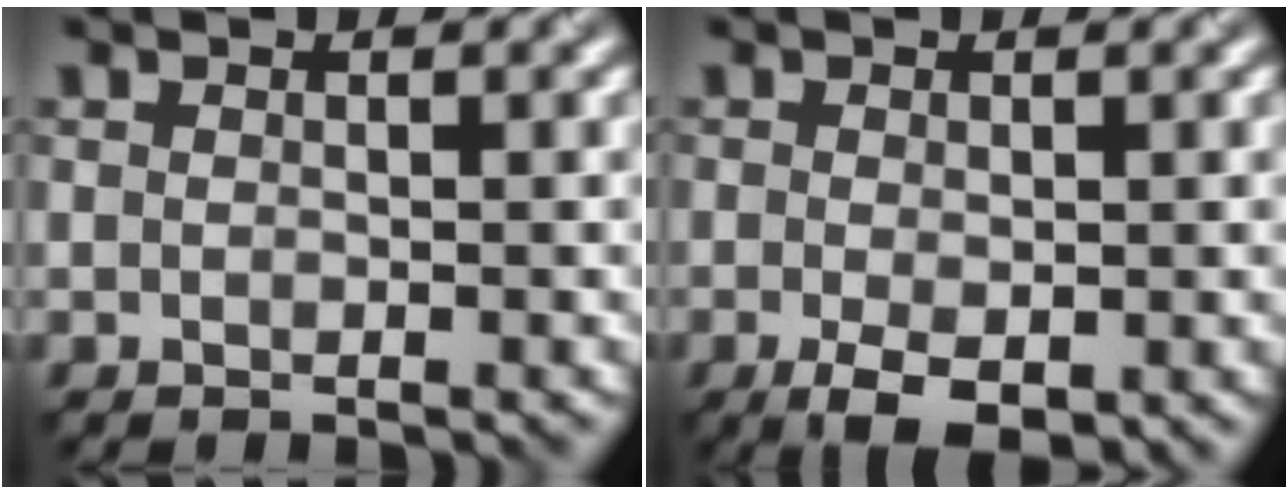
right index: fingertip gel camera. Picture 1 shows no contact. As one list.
[{"total": 3.5, "force": [-1.2, 1.6, 2.9], "torque": [-0.054, -0.011, -0.016]}]